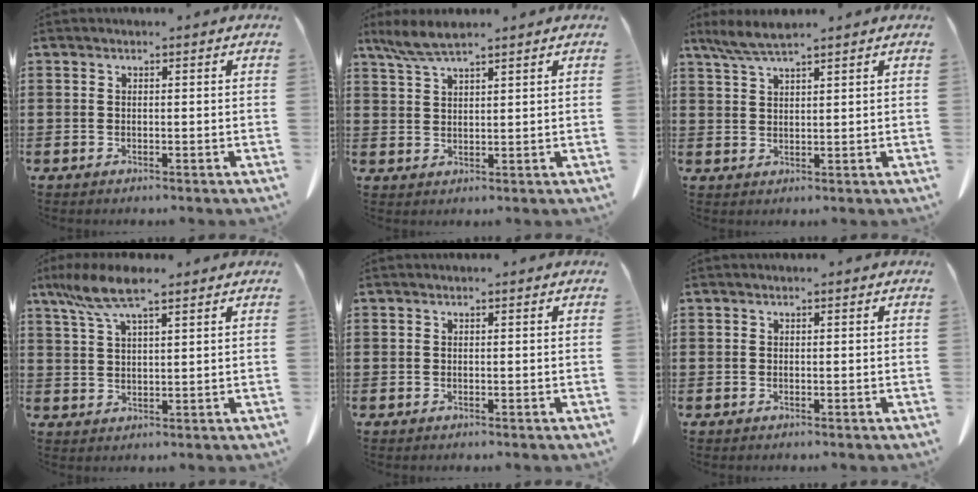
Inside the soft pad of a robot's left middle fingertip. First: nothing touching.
{"total": 4.2, "force": [3.2, 0.6, 2.6], "torque": [-0.060, -0.001, 0.060]}
{"total": 3.9, "force": [3.1, 0.1, 2.3], "torque": [-0.051, -0.003, 0.057]}
{"total": 7.5, "force": [5.0, 1.5, 5.3], "torque": [-0.122, -0.005, 0.088]}
{"total": 0.0}
{"total": 0.0}